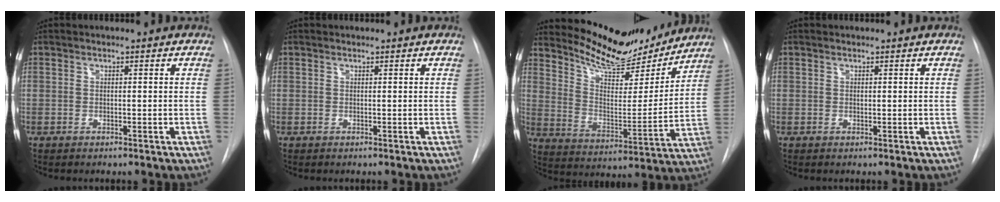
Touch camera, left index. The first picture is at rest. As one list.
[{"total": 0.0}, {"total": 14.3, "force": [13.5, 3.1, 3.4], "torque": [-0.063, -0.027, 0.216]}, {"total": 0.0}]